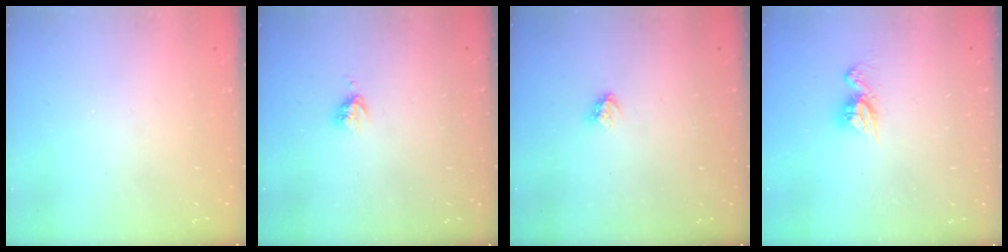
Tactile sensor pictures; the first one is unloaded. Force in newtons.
{"total": 3.4, "press": 3.3, "slide": 0.5}
{"total": 3.0, "press": 2.9, "slide": 0.4}
{"total": 7.8, "press": 7.8, "slide": 0.6}